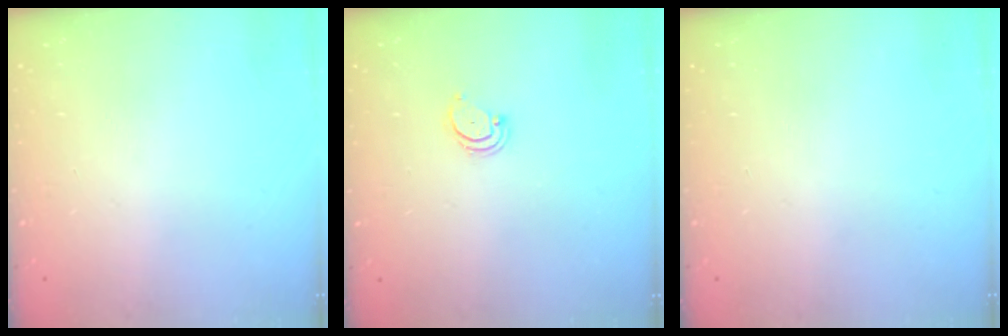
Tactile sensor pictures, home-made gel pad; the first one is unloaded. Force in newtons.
{"total": 2.2, "press": 2.2, "slide": 0.3}
{"total": 0.0}